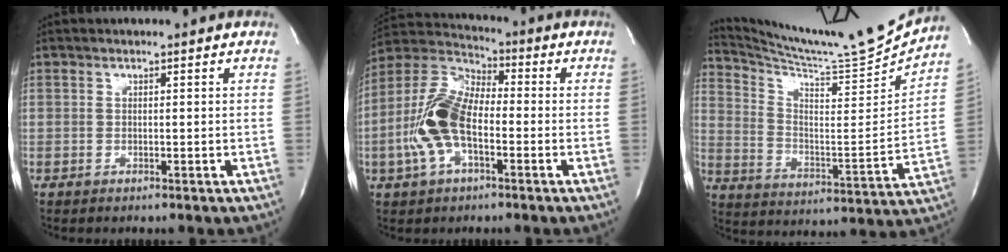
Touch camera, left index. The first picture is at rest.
{"total": 12.0, "force": [-2.8, 5.4, 10.3], "torque": [-0.244, 0.014, -0.059]}
{"total": 18.5, "force": [17.6, -2.2, 5.2], "torque": [-0.107, -0.090, 0.270]}